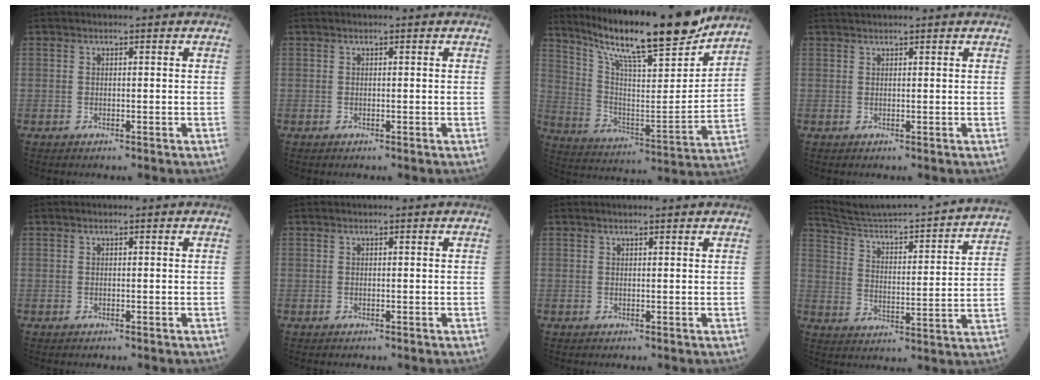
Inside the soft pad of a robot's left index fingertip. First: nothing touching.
{"total": 0.0}
{"total": 22.0, "force": [18.6, 2.2, 11.4], "torque": [-0.197, -0.023, 0.302]}
{"total": 3.7, "force": [3.4, 0.7, 1.3], "torque": [-0.016, 0.033, 0.058]}
{"total": 0.0}
{"total": 0.0}
{"total": 3.2, "force": [2.8, 0.8, 1.3], "torque": [-0.014, 0.021, 0.043]}
{"total": 25.2, "force": [23.2, 1.3, 9.7], "torque": [-0.156, -0.032, 0.321]}